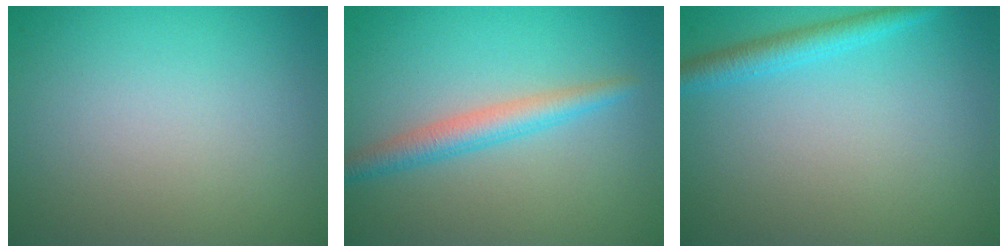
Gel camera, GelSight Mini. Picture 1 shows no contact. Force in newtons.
{"total": 2.7, "press": 2.7, "slide": 0.1}
{"total": 2.2, "press": 2.2, "slide": 0.1}